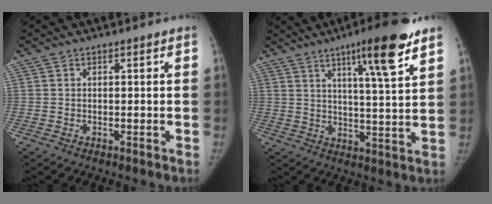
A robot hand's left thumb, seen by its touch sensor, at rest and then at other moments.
{"total": 13.5, "force": [7.9, 1.4, 10.8], "torque": [-0.157, -0.039, 0.118]}